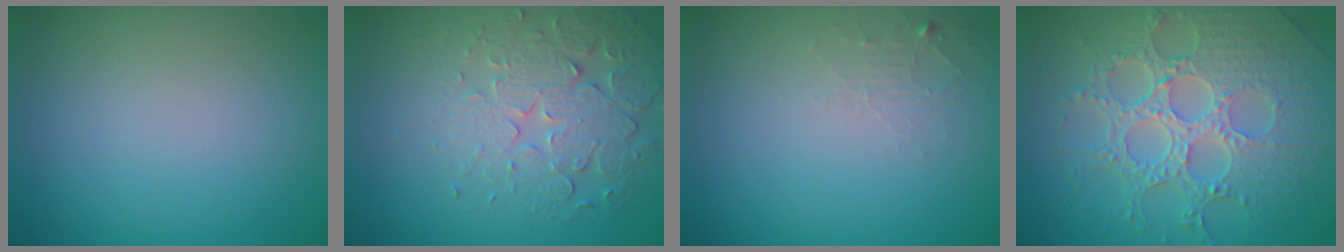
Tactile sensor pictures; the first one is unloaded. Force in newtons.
{"total": 5.1, "press": 4.5, "slide": 2.5}
{"total": 1.3, "press": 1.3, "slide": 0.2}
{"total": 8.2, "press": 6.0, "slide": 5.6}